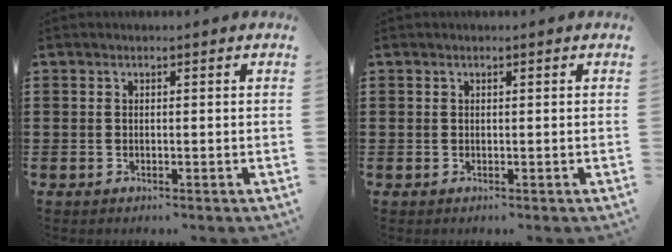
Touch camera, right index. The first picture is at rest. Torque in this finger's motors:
{"motor_torque": [-0.36, 0.13, 0.02, -0.01]}